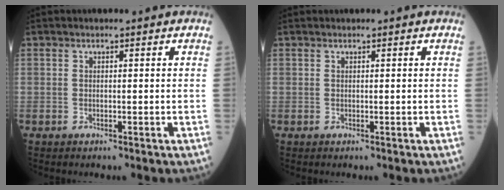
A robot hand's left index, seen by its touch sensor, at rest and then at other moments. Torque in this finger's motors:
{"motor_torque": [1.03, -1.10, 0.16, 0.04]}